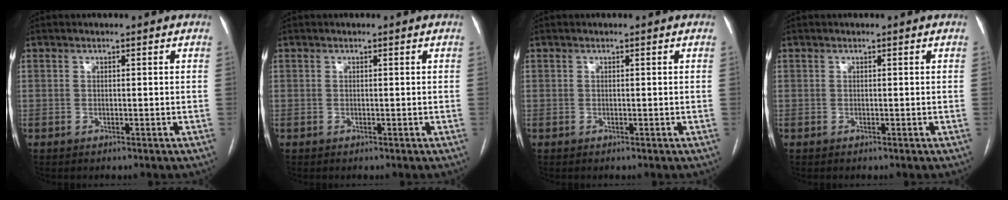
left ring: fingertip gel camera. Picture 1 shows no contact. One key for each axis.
{"total": 0.0}
{"total": 0.0}
{"total": 0.0}